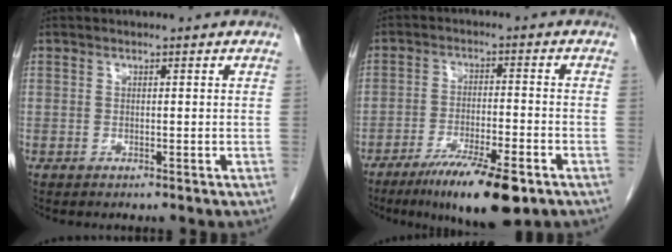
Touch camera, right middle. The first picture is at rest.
{"total": 11.6, "force": [-7.5, 1.6, 8.8], "torque": [-0.144, -0.026, -0.118]}